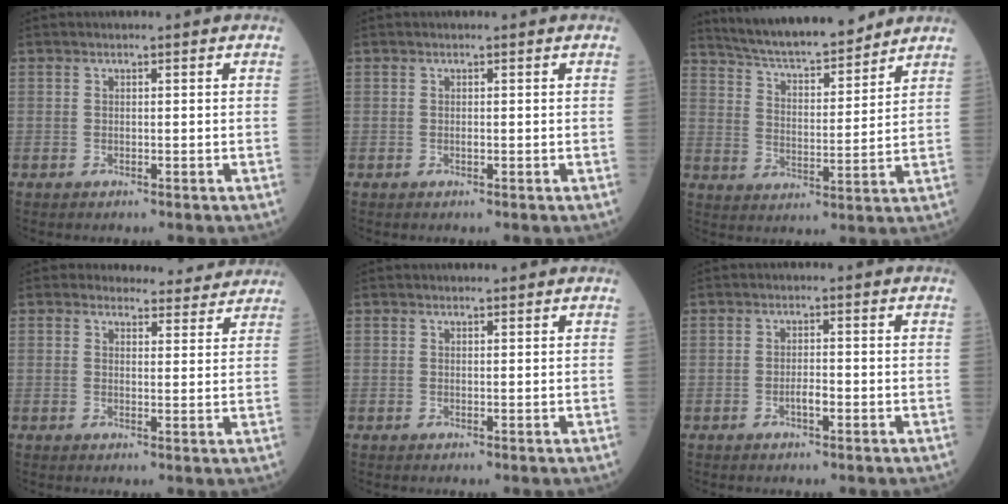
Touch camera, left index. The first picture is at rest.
{"total": 1.0, "force": [-1.0, 0.0, 0.0], "torque": [-0.002, -0.006, -0.016]}
{"total": 13.7, "force": [12.5, 1.8, 5.3], "torque": [-0.091, 0.000, 0.203]}
{"total": 5.9, "force": [5.6, 2.1, -0.2], "torque": [0.022, -0.007, 0.046]}
{"total": 0.0}
{"total": 2.1, "force": [-1.8, 0.3, 1.2], "torque": [-0.022, -0.004, -0.029]}